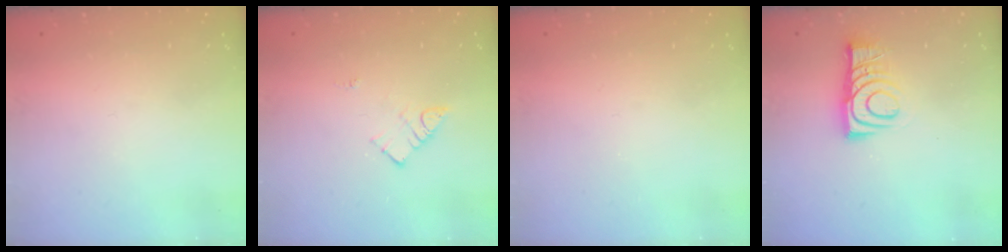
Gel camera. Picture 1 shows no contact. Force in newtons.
{"total": 6.4, "press": 6.4, "slide": 0.2}
{"total": 0.0}
{"total": 9.5, "press": 9.5, "slide": 0.3}